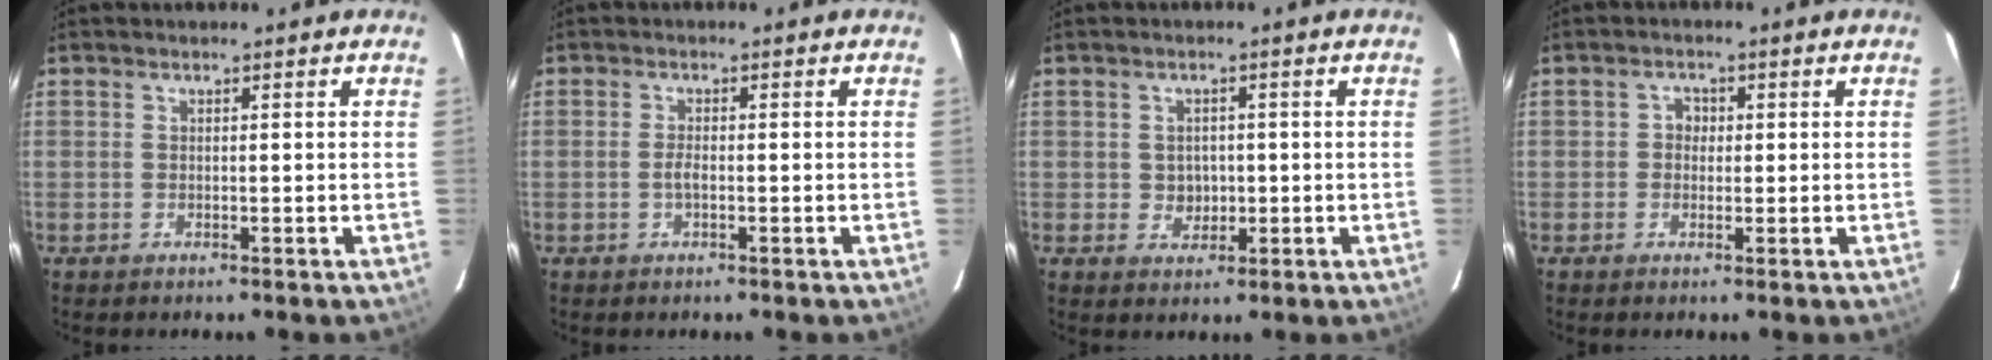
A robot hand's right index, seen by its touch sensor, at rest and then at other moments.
{"total": 1.6, "force": [-0.5, 0.5, 1.4], "torque": [-0.030, 0.000, -0.011]}
{"total": 3.2, "force": [-0.2, 3.0, 1.1], "torque": [-0.019, 0.006, 0.003]}
{"total": 1.7, "force": [-0.1, 1.6, 0.6], "torque": [-0.009, 0.006, -0.005]}